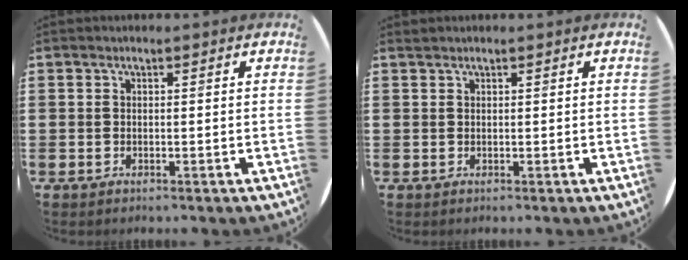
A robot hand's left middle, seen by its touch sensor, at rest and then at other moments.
{"total": 0.0}